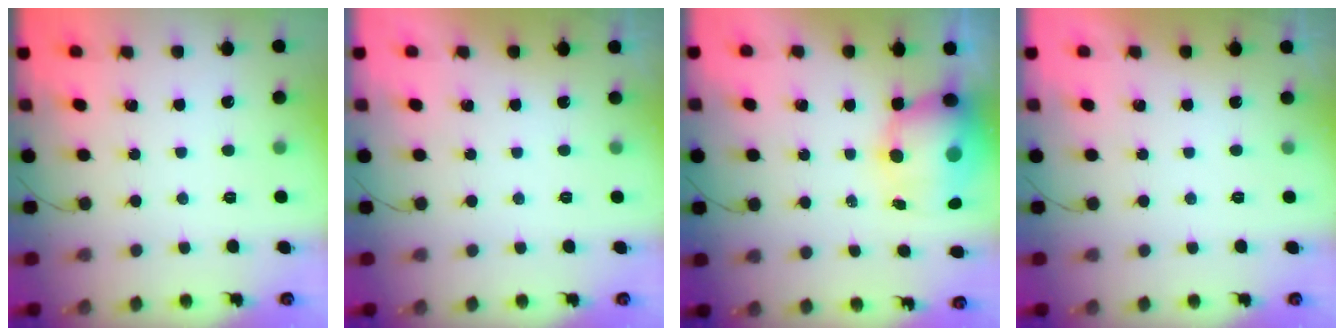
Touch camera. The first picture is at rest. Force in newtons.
{"total": 0.0}
{"total": 11.2, "press": 10.9, "slide": 2.5}
{"total": 0.0}